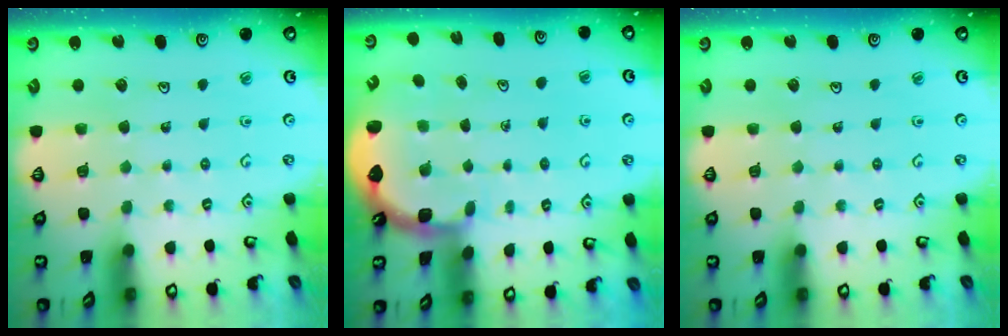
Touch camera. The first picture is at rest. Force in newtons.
{"total": 2.5, "press": 1.7, "slide": 1.8}
{"total": 0.0}